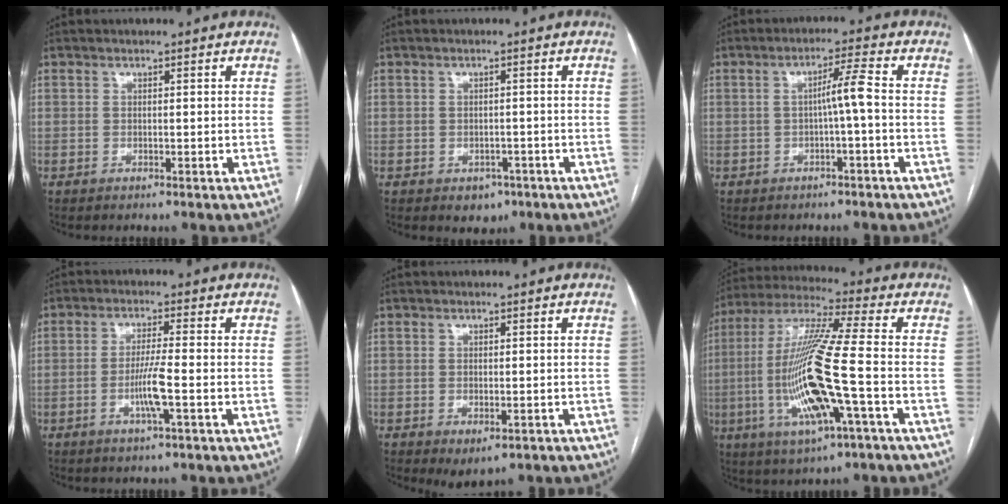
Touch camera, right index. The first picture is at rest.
{"total": 3.0, "force": [-1.6, 2.3, 1.2], "torque": [-0.005, 0.005, -0.011]}
{"total": 3.9, "force": [-0.6, -0.5, 3.8], "torque": [-0.068, 0.012, -0.005]}
{"total": 4.9, "force": [-1.5, -0.4, 4.7], "torque": [-0.093, -0.005, -0.027]}
{"total": 3.4, "force": [-1.8, 1.5, 2.5], "torque": [-0.032, -0.006, -0.016]}
{"total": 17.5, "force": [-3.7, 1.0, 17.1], "torque": [-0.361, -0.008, -0.069]}